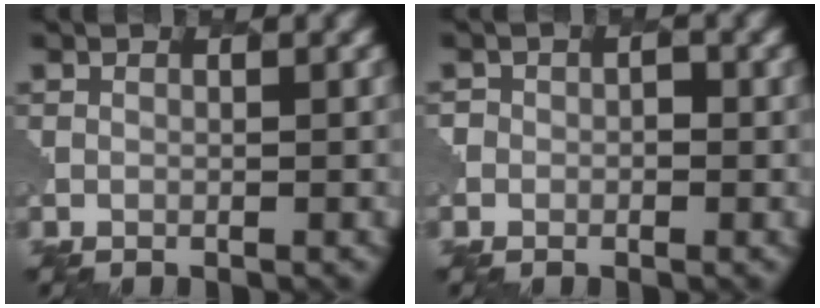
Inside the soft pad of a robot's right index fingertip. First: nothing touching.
{"total": 1.4, "force": [-0.4, 1.4, 0.1], "torque": [0.011, 0.004, -0.011]}